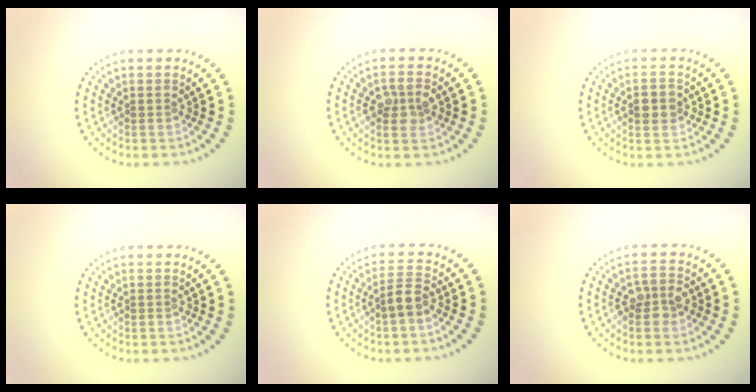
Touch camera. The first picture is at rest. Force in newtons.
{"total": 2.4, "press": 2.4, "slide": 0.1}
{"total": 2.6, "press": 2.6, "slide": 0.1}
{"total": 0.0}
{"total": 2.1, "press": 1.9, "slide": 1.0}
{"total": 2.4, "press": 2.4, "slide": 0.4}